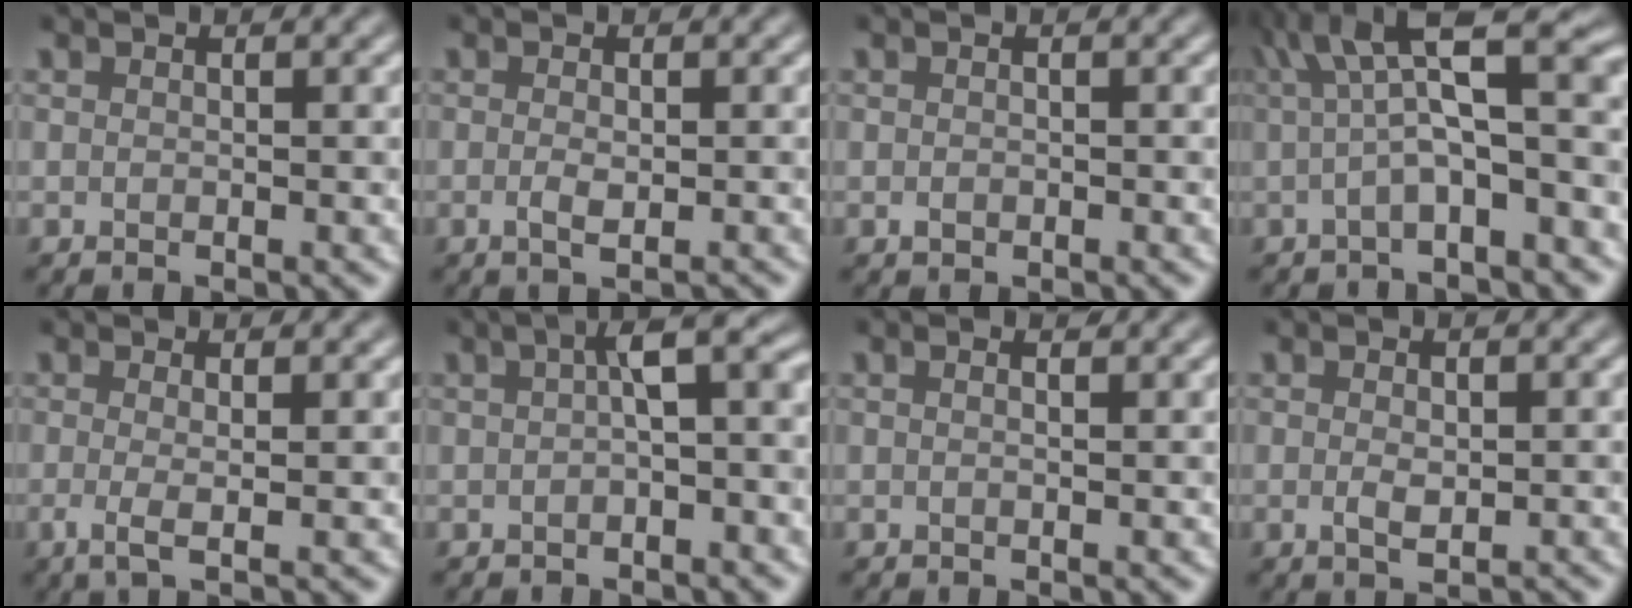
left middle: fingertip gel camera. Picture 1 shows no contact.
{"total": 1.8, "force": [-0.6, 0.5, 1.6], "torque": [-0.029, -0.003, -0.011]}
{"total": 0.7, "force": [-0.3, 0.5, 0.4], "torque": [-0.007, -0.002, -0.006]}
{"total": 8.2, "force": [1.2, 2.3, 7.8], "torque": [-0.120, 0.022, 0.011]}
{"total": 2.7, "force": [-0.3, 0.7, 2.6], "torque": [-0.040, -0.004, -0.009]}
{"total": 3.9, "force": [0.3, 0.9, 3.8], "torque": [-0.052, 0.018, -0.001]}
{"total": 1.3, "force": [0.6, 0.4, 1.0], "torque": [-0.014, -0.004, -0.008]}
{"total": 1.9, "force": [-0.4, 0.8, 1.7], "torque": [-0.032, -0.005, -0.005]}